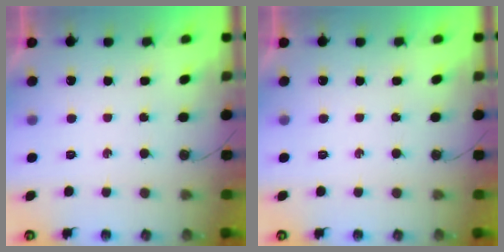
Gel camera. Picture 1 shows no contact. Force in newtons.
{"total": 0.0}